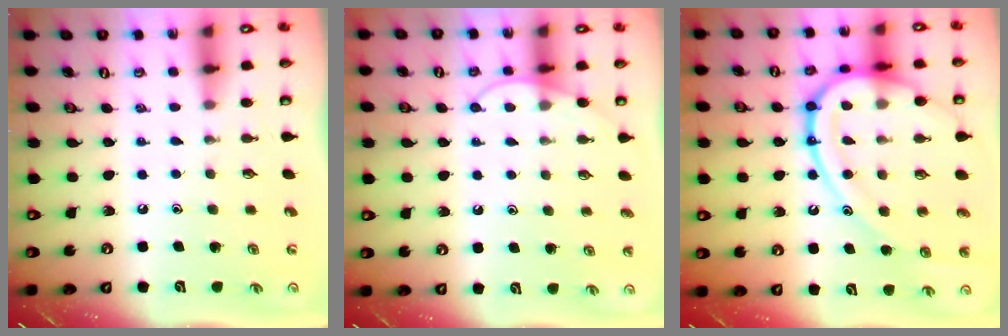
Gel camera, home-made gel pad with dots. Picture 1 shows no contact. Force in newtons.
{"total": 6.6, "press": 6.6, "slide": 0.7}
{"total": 21.5, "press": 21.4, "slide": 2.1}